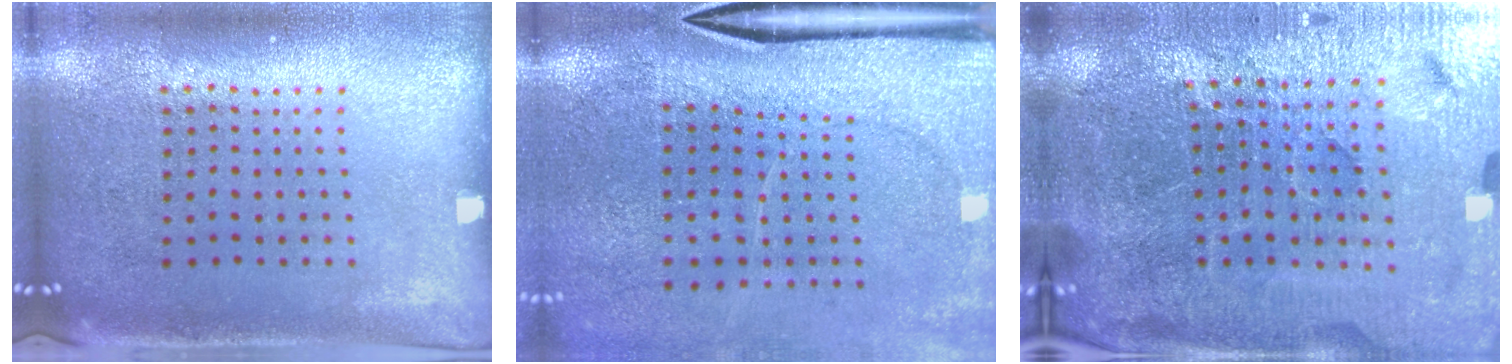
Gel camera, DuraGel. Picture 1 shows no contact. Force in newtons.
{"total": 3.8, "press": 3.1, "slide": 2.3}
{"total": 5.7, "press": 5.2, "slide": 2.2}